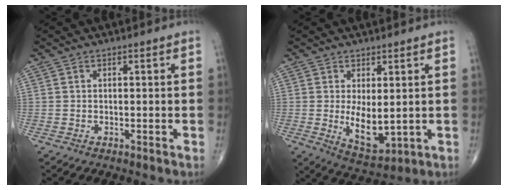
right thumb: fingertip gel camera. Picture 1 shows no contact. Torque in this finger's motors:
{"motor_torque": [1.34, 3.54, 0.69, 0.11, 0.28]}